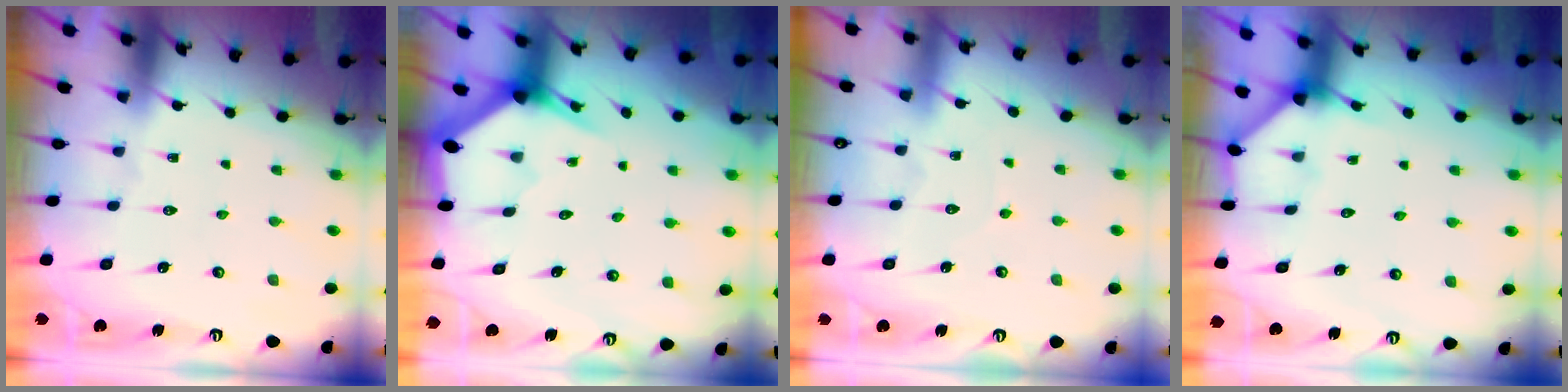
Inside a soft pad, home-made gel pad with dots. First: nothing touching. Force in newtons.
{"total": 3.0, "press": 3.0, "slide": 0.0}
{"total": 2.8, "press": 2.8, "slide": 0.3}
{"total": 2.5, "press": 2.5, "slide": 0.4}